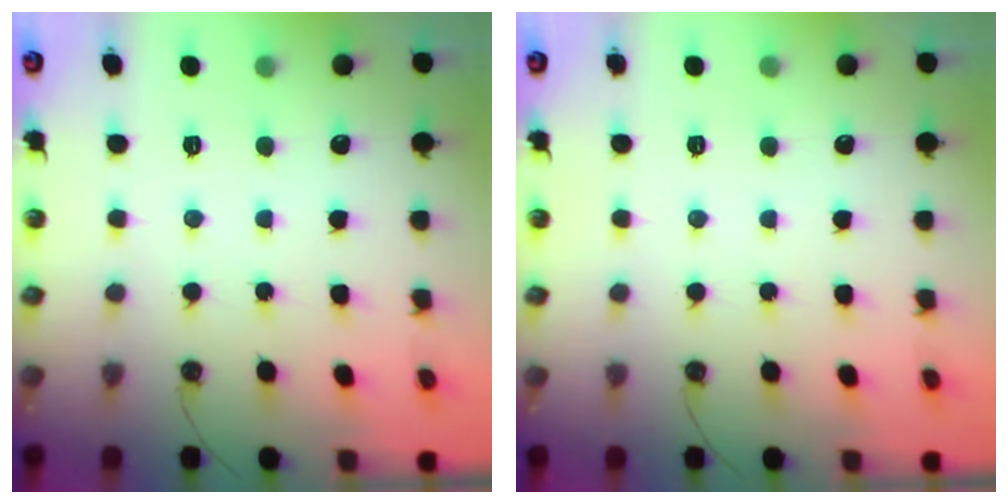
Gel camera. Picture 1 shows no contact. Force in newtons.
{"total": 0.0}